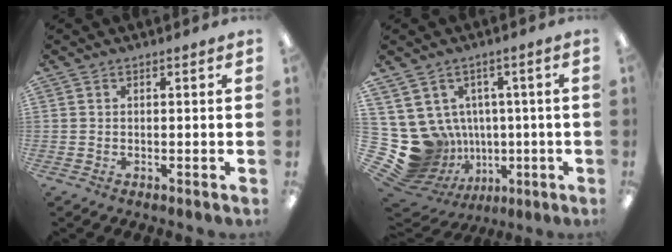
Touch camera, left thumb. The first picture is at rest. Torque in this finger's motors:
{"motor_torque": [-0.13, 0.22, 0.32, -0.37, 0.00]}